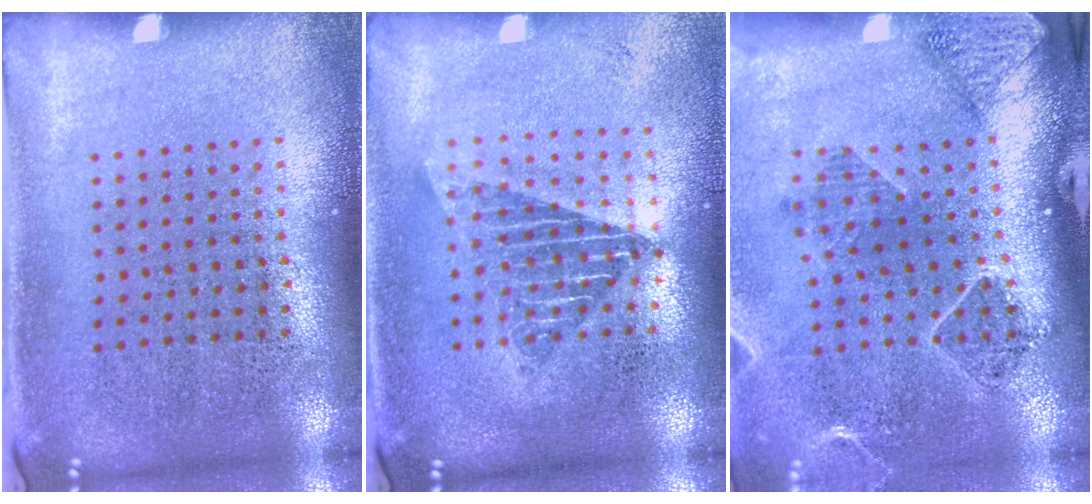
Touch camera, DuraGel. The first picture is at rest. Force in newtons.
{"total": 1.5, "press": 1.4, "slide": 0.7}
{"total": 1.5, "press": 1.5, "slide": 0.1}